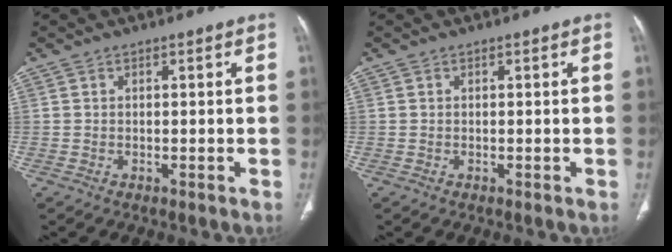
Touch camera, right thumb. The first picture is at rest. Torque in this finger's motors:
{"motor_torque": [0.01, 0.00, -0.02, 0.02, 0.00]}